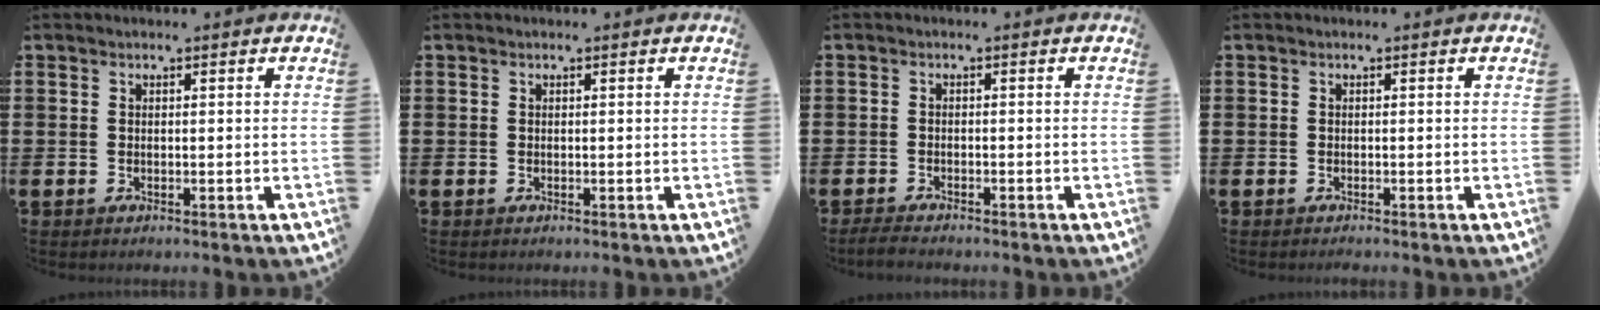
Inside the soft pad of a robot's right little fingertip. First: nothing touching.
{"total": 0.0}
{"total": 1.3, "force": [-1.2, 0.1, 0.4], "torque": [-0.011, 0.002, -0.025]}
{"total": 0.0}